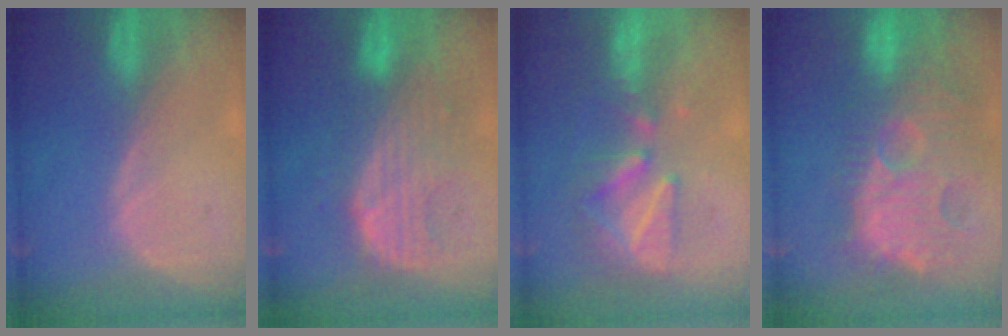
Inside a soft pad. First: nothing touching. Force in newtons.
{"total": 8.9, "press": 8.3, "slide": 3.2}
{"total": 8.8, "press": 7.8, "slide": 4.1}
{"total": 14.3, "press": 12.5, "slide": 6.9}